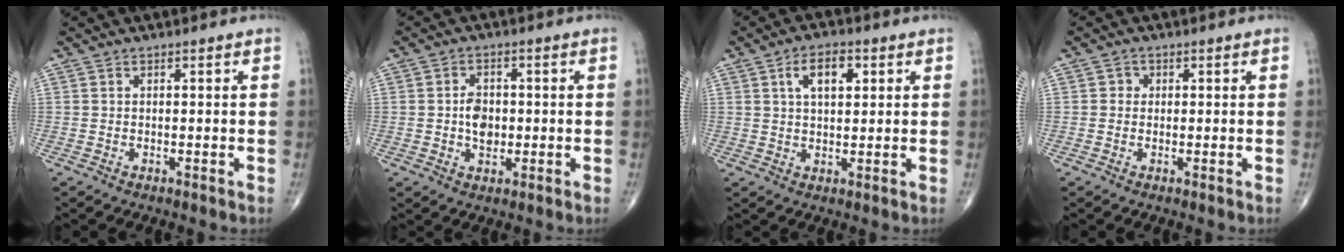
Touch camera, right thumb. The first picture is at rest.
{"total": 4.8, "force": [-0.3, 3.4, 3.4], "torque": [-0.041, 0.001, -0.006]}
{"total": 6.5, "force": [2.3, 3.4, 5.1], "torque": [-0.075, -0.001, 0.037]}
{"total": 1.5, "force": [0.1, 1.4, 0.4], "torque": [0.002, 0.004, -0.002]}